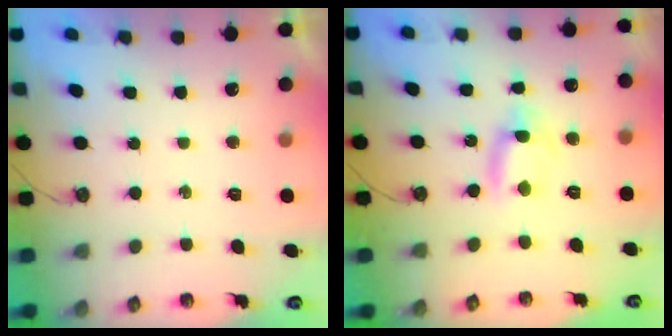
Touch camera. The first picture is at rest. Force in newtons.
{"total": 4.1, "press": 4.1, "slide": 0.2}